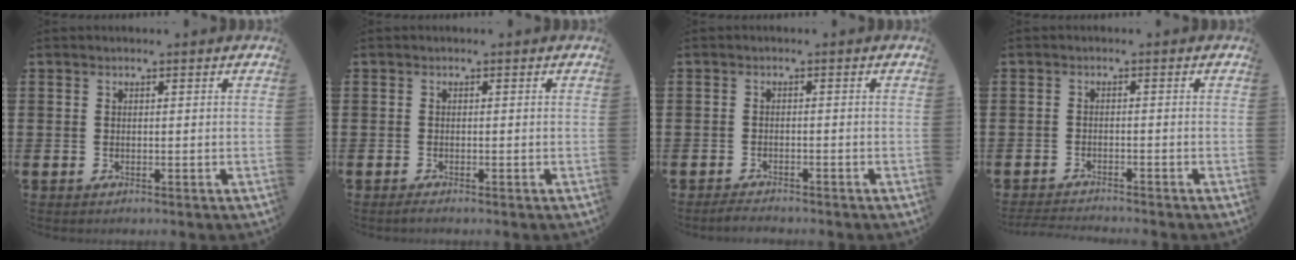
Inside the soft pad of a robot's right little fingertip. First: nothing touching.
{"total": 0.6, "force": [-0.4, 0.0, 0.4], "torque": [-0.008, -0.003, -0.006]}
{"total": 1.4, "force": [-1.4, 0.1, 0.2], "torque": [-0.008, 0.001, -0.027]}
{"total": 1.6, "force": [-1.5, -0.1, 0.2], "torque": [-0.004, 0.002, -0.031]}